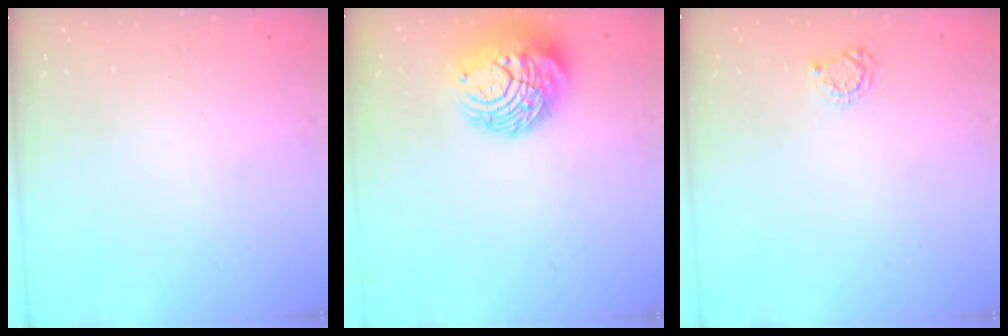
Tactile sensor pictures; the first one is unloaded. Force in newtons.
{"total": 13.3, "press": 13.2, "slide": 1.4}
{"total": 4.8, "press": 4.7, "slide": 0.6}